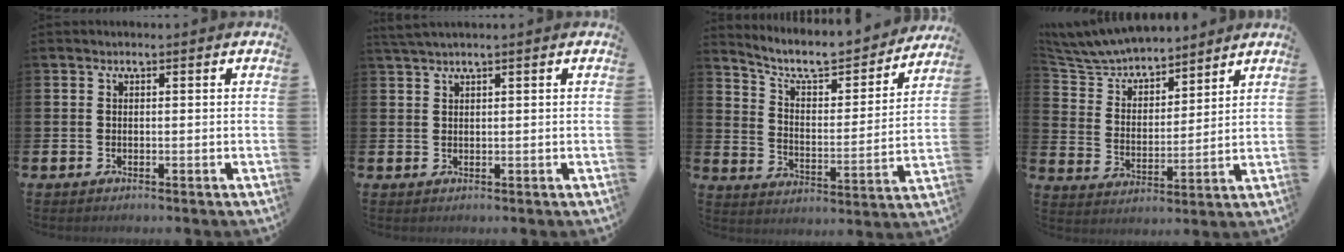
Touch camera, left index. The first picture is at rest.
{"total": 1.6, "force": [1.4, -0.3, 0.7], "torque": [-0.019, 0.002, 0.027]}
{"total": 8.1, "force": [7.3, 2.1, 2.9], "torque": [-0.078, -0.055, 0.120]}
{"total": 7.3, "force": [7.0, 1.6, 1.3], "torque": [-0.064, -0.047, 0.123]}